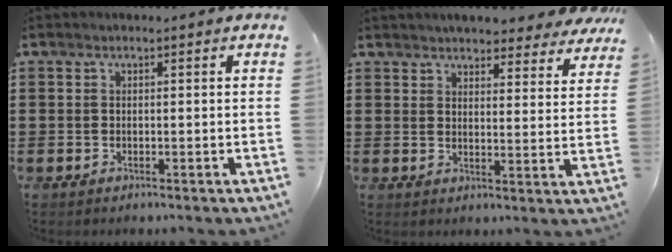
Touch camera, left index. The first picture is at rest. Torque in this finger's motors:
{"motor_torque": [2.14, 0.00, 0.61, 0.07]}